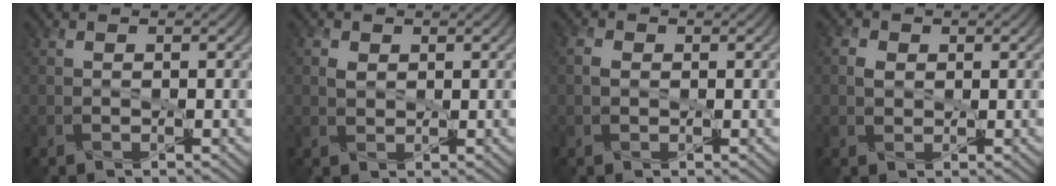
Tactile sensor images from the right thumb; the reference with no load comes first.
{"total": 1.5, "force": [0.4, 1.2, 0.8], "torque": [-0.023, 0.002, 0.005]}
{"total": 1.4, "force": [-0.1, 1.2, 0.8], "torque": [-0.024, 0.001, -0.008]}
{"total": 1.8, "force": [0.1, 1.5, 1.0], "torque": [-0.028, 0.001, -0.004]}